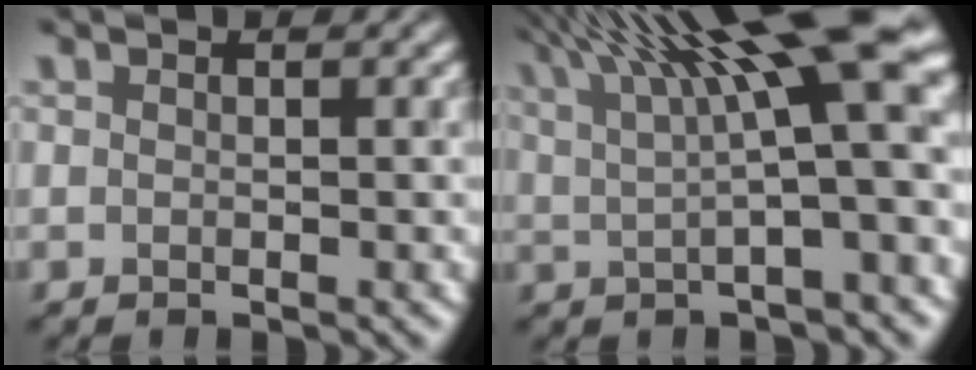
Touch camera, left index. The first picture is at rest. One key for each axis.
{"total": 14.1, "fx": 5.7, "fy": 3.4, "fz": 12.4, "tx": -0.183, "ty": 0.014, "tz": 0.092}